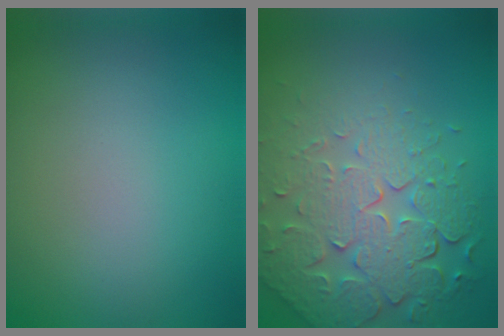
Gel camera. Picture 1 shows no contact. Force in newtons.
{"total": 8.2, "press": 5.7, "slide": 5.8}